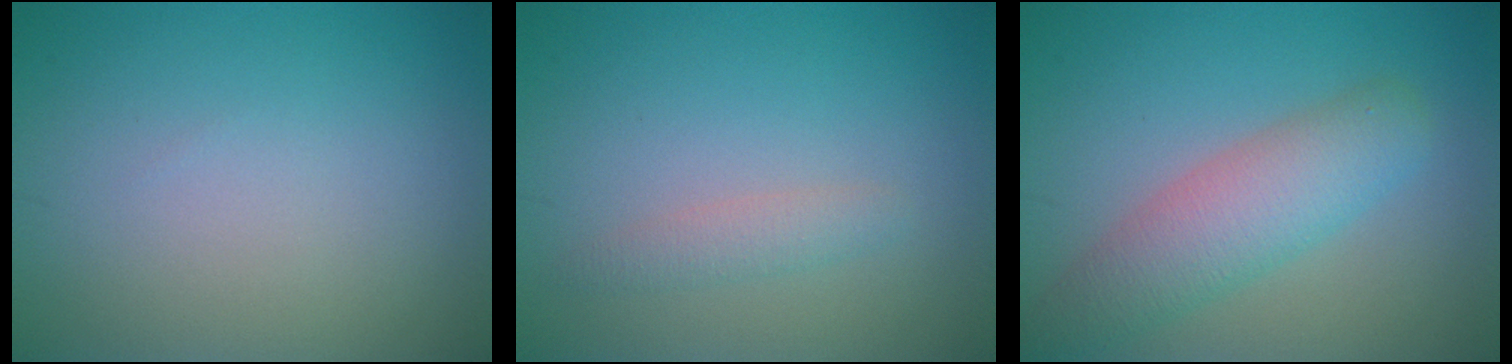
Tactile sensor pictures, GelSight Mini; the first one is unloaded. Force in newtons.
{"total": 1.4, "press": 1.4, "slide": 0.1}
{"total": 5.0, "press": 5.0, "slide": 0.3}